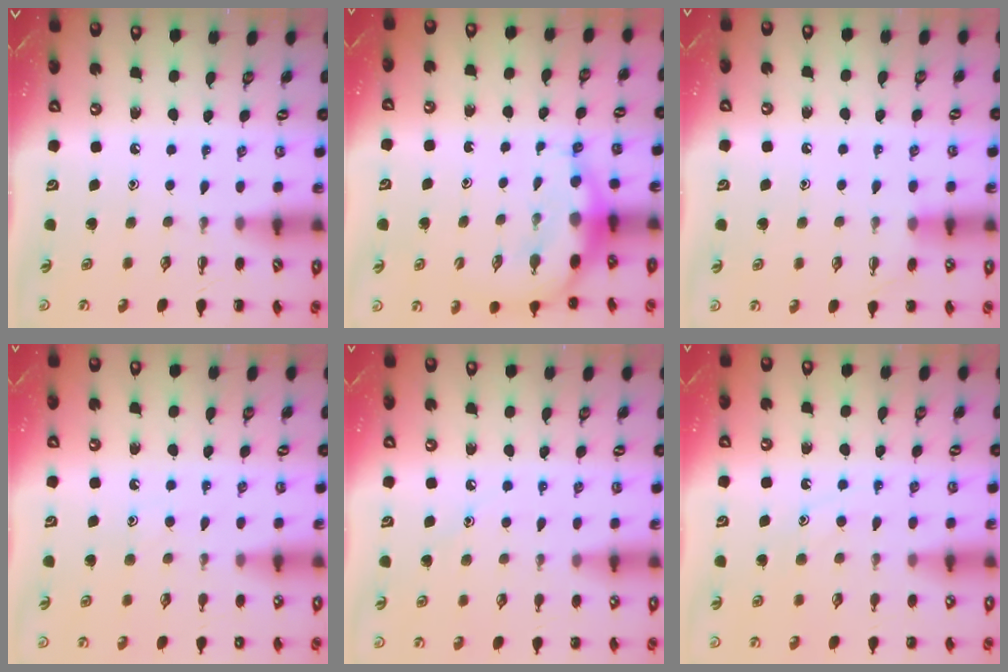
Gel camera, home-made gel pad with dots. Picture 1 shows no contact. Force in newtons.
{"total": 6.7, "press": 6.6, "slide": 1.6}
{"total": 4.2, "press": 4.0, "slide": 1.2}
{"total": 7.0, "press": 6.9, "slide": 1.0}
{"total": 8.6, "press": 8.3, "slide": 1.9}
{"total": 10.5, "press": 10.4, "slide": 1.1}